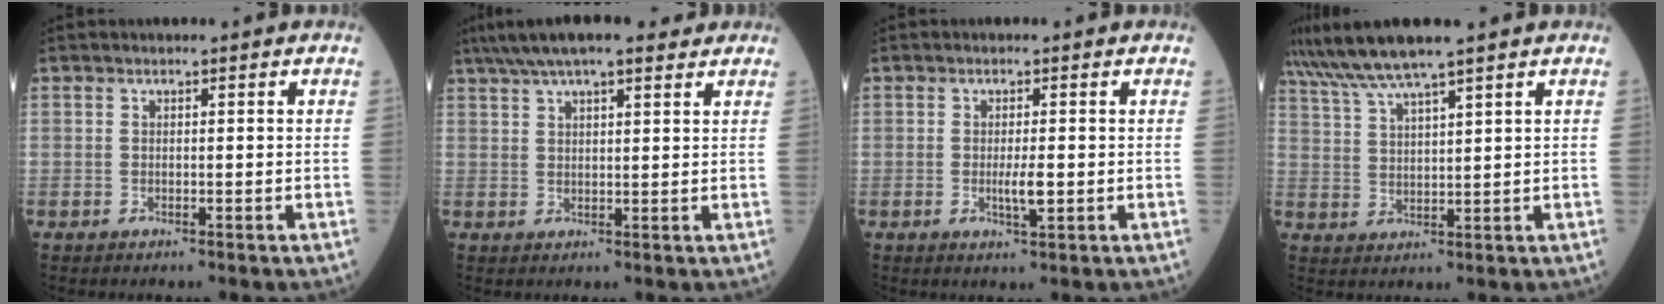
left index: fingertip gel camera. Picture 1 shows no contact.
{"total": 12.2, "force": [9.6, 2.7, 6.9], "torque": [-0.123, 0.050, 0.150]}
{"total": 2.6, "force": [-0.2, 0.4, 2.6], "torque": [-0.049, -0.003, -0.002]}
{"total": 7.4, "force": [6.2, -0.7, 4.0], "torque": [-0.088, 0.019, 0.123]}